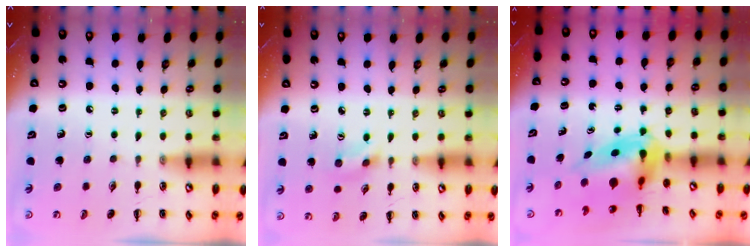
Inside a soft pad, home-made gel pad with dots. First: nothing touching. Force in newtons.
{"total": 2.6, "press": 2.4, "slide": 1.0}
{"total": 6.4, "press": 6.1, "slide": 1.9}